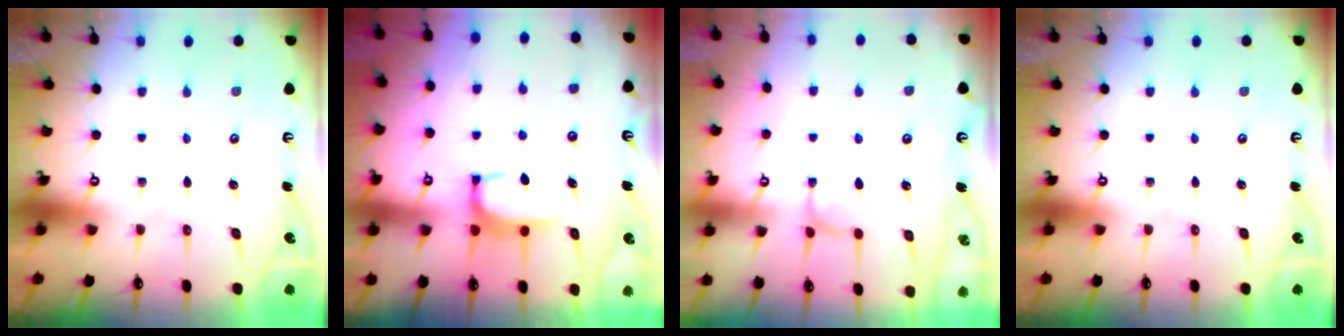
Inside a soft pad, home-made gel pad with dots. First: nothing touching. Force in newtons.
{"total": 1.9, "press": 1.8, "slide": 0.5}
{"total": 2.1, "press": 2.0, "slide": 0.3}
{"total": 0.0}